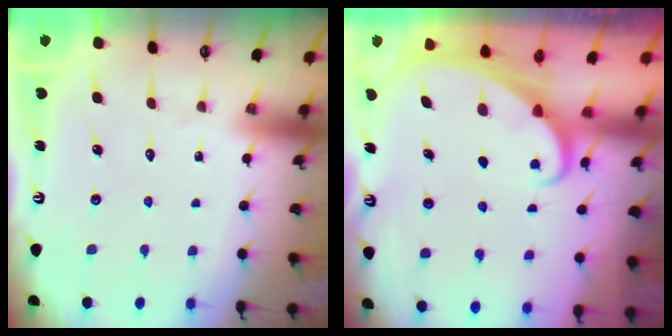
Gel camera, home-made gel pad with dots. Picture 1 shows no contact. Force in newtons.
{"total": 2.7, "press": 2.7, "slide": 0.2}